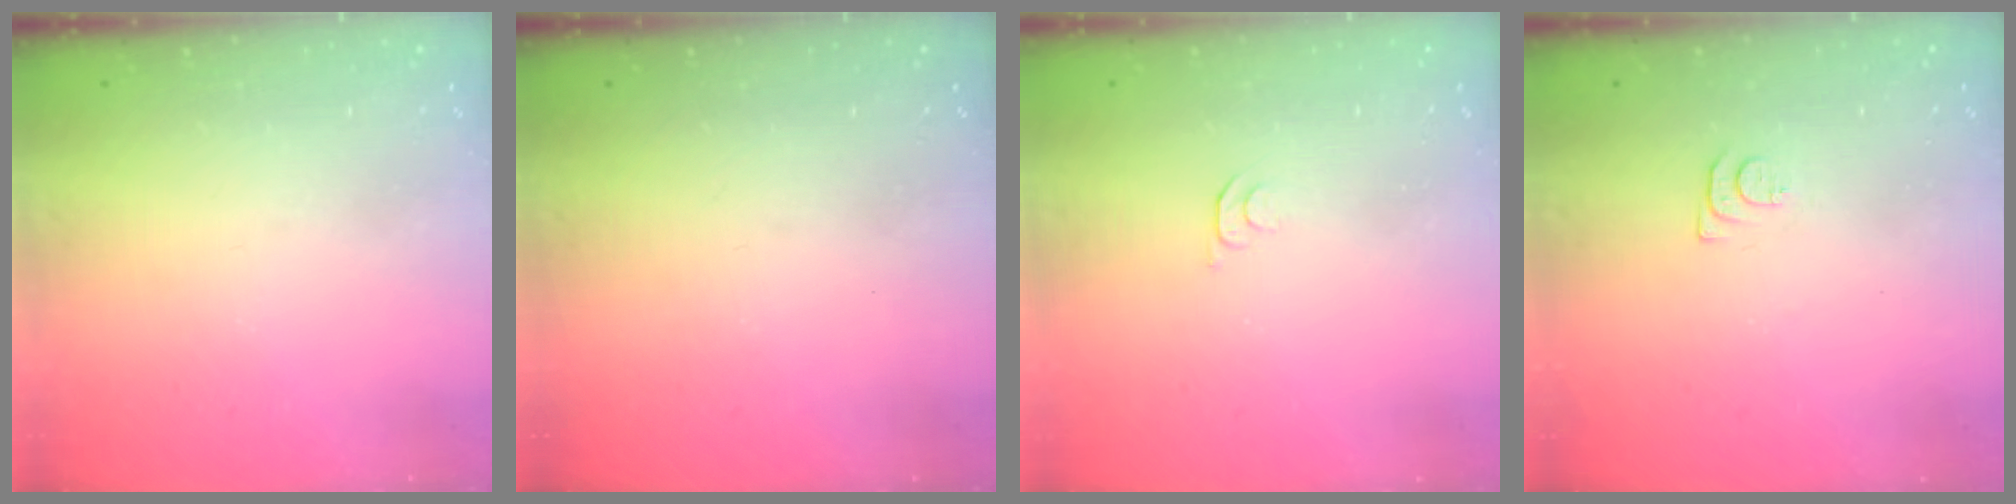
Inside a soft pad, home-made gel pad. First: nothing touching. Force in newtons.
{"total": 0.0}
{"total": 3.9, "press": 3.8, "slide": 0.5}
{"total": 4.6, "press": 4.6, "slide": 0.6}